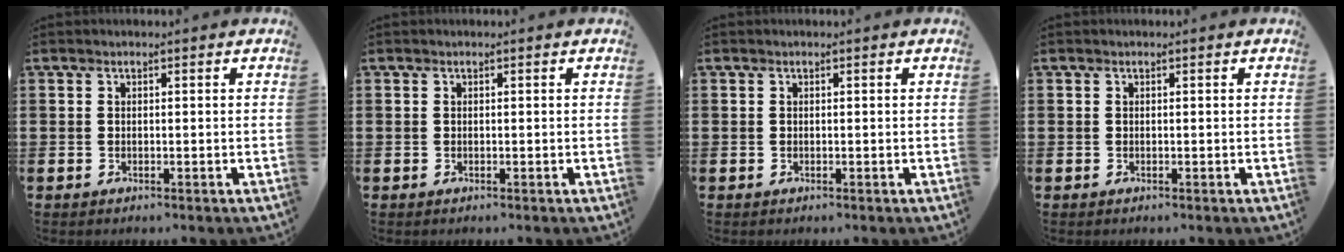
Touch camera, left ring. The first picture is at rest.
{"total": 0.0}
{"total": 0.0}
{"total": 0.0}